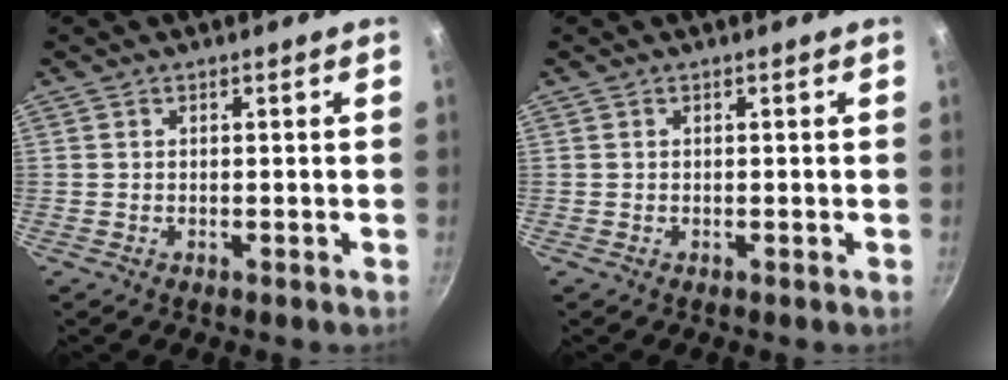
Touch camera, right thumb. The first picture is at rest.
{"total": 0.0}